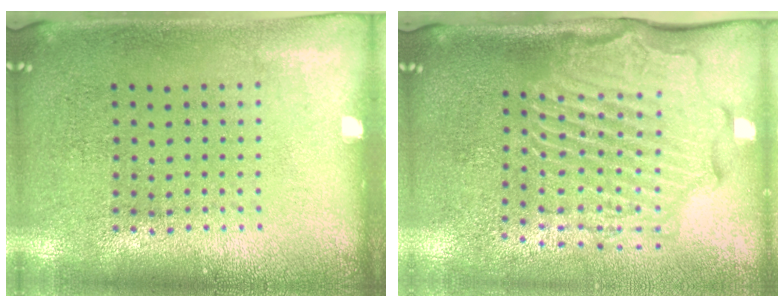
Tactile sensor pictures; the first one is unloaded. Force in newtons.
{"total": 2.6, "press": 2.2, "slide": 1.4}